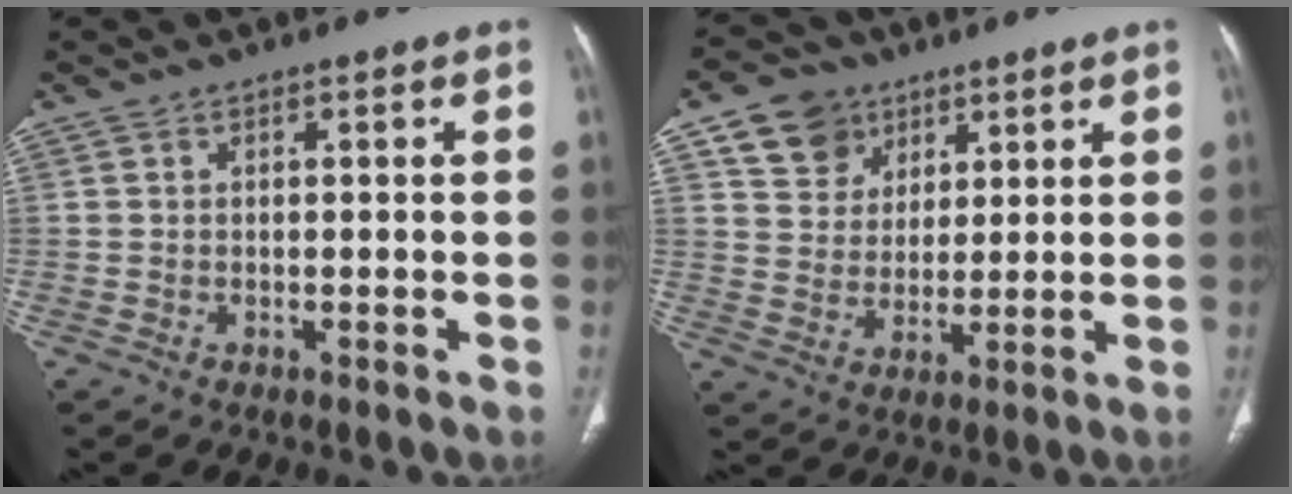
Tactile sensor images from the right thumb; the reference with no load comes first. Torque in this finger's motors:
{"motor_torque": [-0.01, 0.04, 0.25, -0.24, 0.00]}